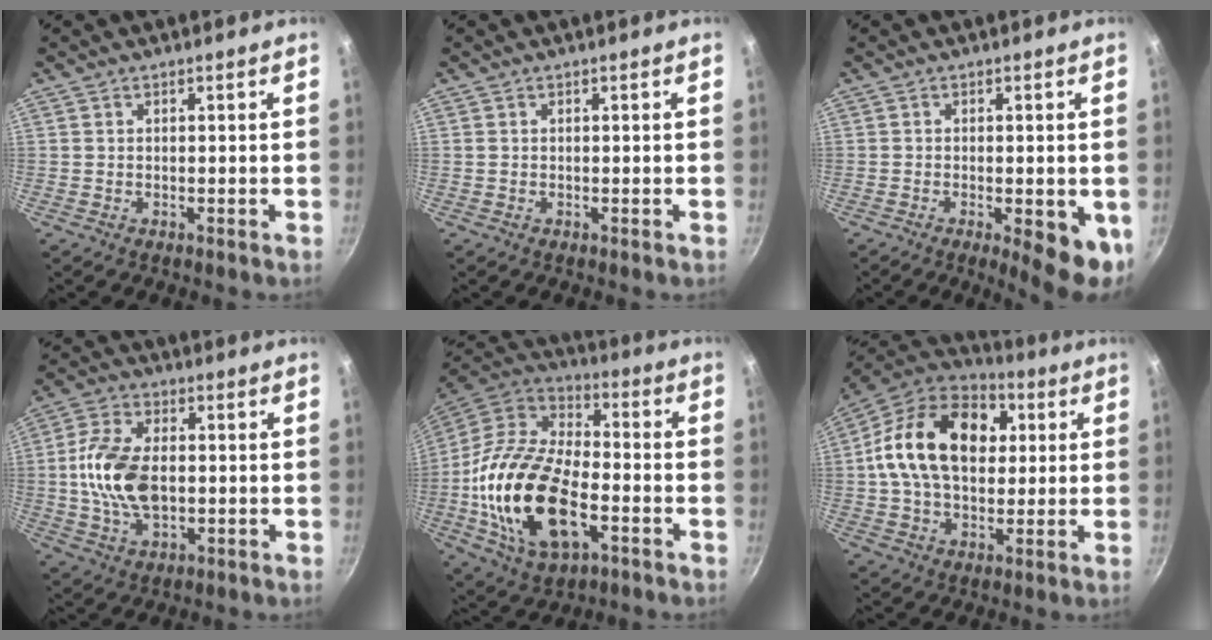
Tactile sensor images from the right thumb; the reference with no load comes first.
{"total": 0.0}
{"total": 9.2, "force": [-2.6, 3.0, 8.3], "torque": [-0.094, 0.000, -0.029]}
{"total": 12.9, "force": [-0.2, 7.8, 10.3], "torque": [-0.190, 0.014, -0.010]}
{"total": 25.1, "force": [-5.8, 14.1, 19.9], "torque": [-0.365, 0.020, -0.109]}
{"total": 22.3, "force": [4.0, 15.2, 15.8], "torque": [-0.243, 0.023, 0.051]}